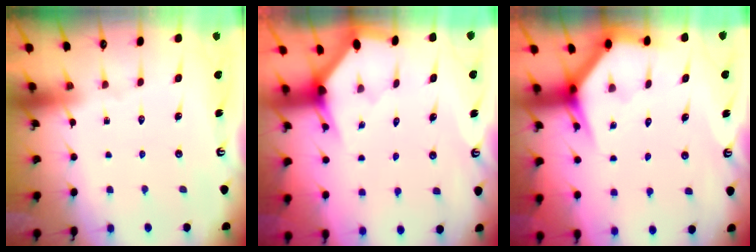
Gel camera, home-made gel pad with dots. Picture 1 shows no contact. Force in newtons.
{"total": 2.3, "press": 2.3, "slide": 0.1}
{"total": 3.6, "press": 3.6, "slide": 0.2}